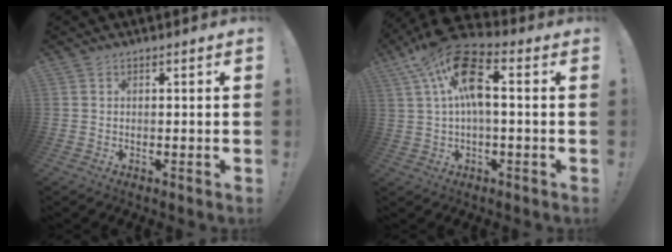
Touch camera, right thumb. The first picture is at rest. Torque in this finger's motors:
{"motor_torque": [0.58, 3.14, 1.64, 0.13, 0.21]}